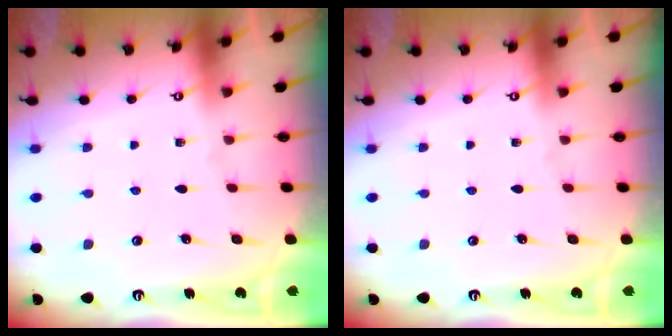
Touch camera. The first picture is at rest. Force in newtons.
{"total": 0.0}